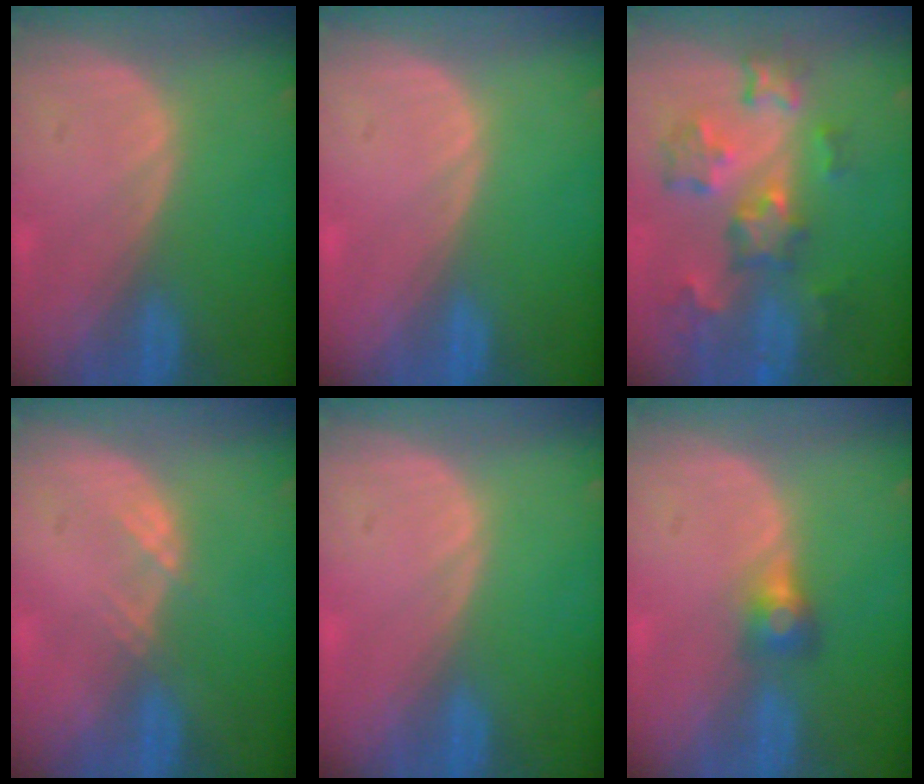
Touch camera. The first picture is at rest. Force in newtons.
{"total": 0.0}
{"total": 9.0, "press": 7.9, "slide": 4.2}
{"total": 1.5, "press": 1.3, "slide": 0.8}
{"total": 0.0}
{"total": 2.8, "press": 2.6, "slide": 1.0}